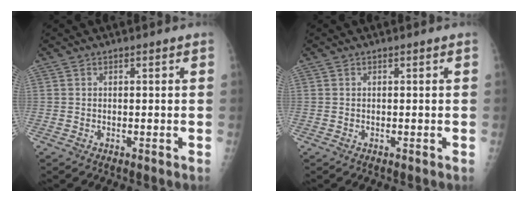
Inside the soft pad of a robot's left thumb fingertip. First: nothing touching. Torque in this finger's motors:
{"motor_torque": [0.00, 0.00, -0.09, -0.09, 0.00]}